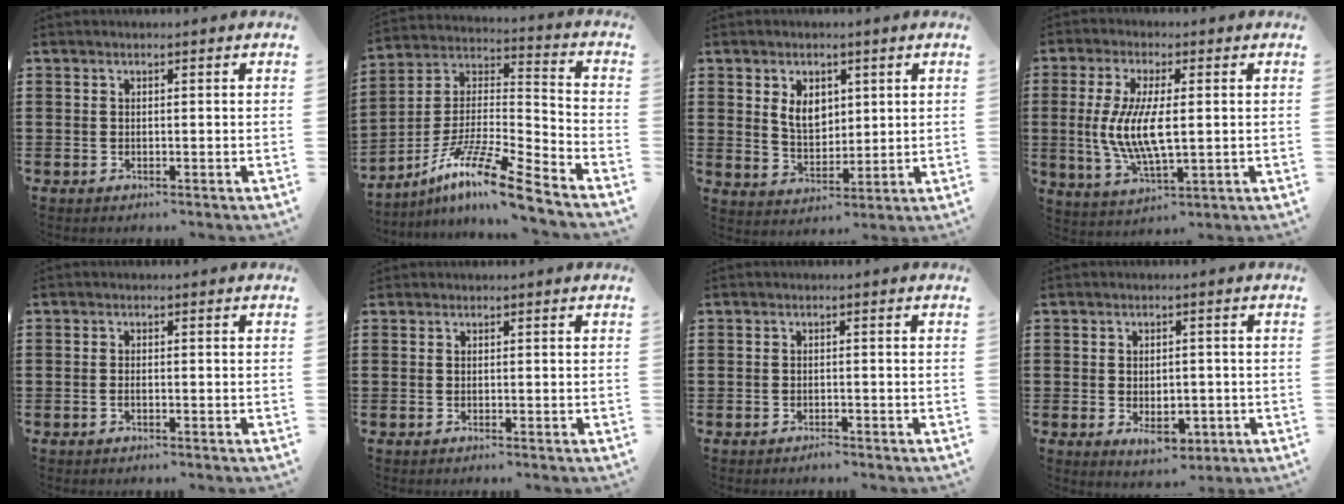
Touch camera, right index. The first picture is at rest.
{"total": 12.0, "force": [-9.5, 0.2, 7.4], "torque": [-0.140, 0.009, -0.190]}
{"total": 5.3, "force": [1.8, 3.6, 3.4], "torque": [-0.069, 0.008, 0.030]}
{"total": 8.4, "force": [0.1, 2.7, 7.9], "torque": [-0.173, -0.006, -0.004]}
{"total": 0.6, "force": [-0.4, 0.1, 0.5], "torque": [-0.010, -0.004, -0.006]}
{"total": 0.0}
{"total": 0.8, "force": [-0.7, 0.1, 0.2], "torque": [-0.008, -0.002, -0.014]}
{"total": 3.9, "force": [-1.1, 2.4, 2.8], "torque": [-0.041, 0.004, -0.023]}